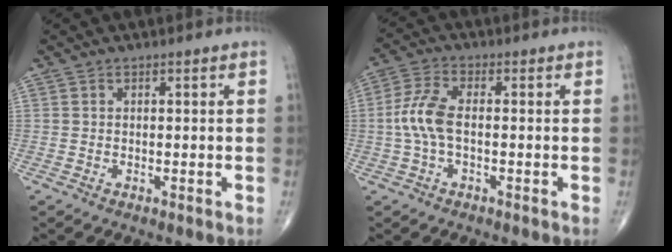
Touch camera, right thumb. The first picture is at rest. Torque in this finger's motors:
{"motor_torque": [-0.28, 0.23, 1.03, 0.09, 0.10]}